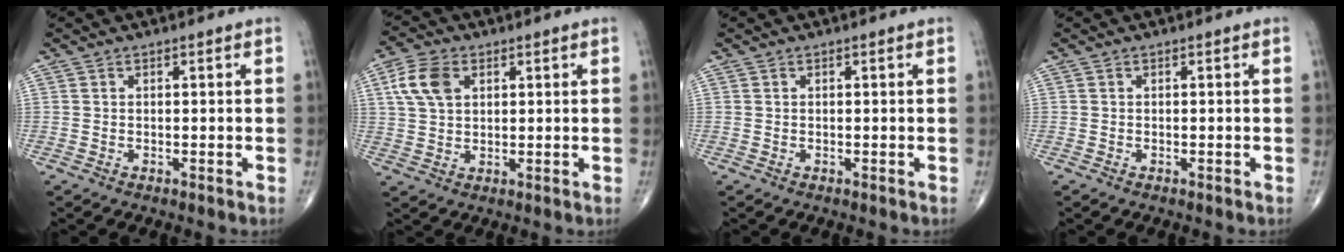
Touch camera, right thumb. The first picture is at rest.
{"total": 7.3, "force": [2.5, 4.8, 4.9], "torque": [-0.095, 0.003, 0.046]}
{"total": 0.0}
{"total": 0.0}